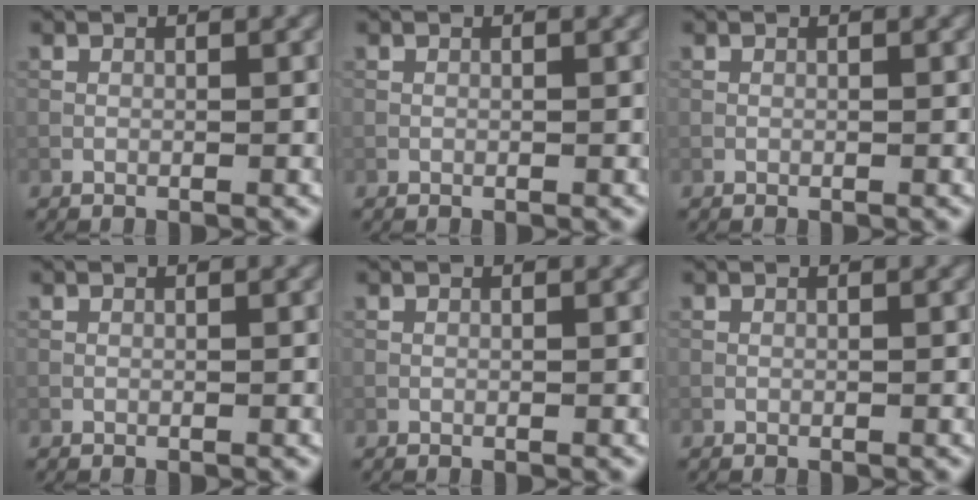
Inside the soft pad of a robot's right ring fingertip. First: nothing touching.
{"total": 0.0}
{"total": 0.0}
{"total": 0.0}
{"total": 0.0}
{"total": 0.0}